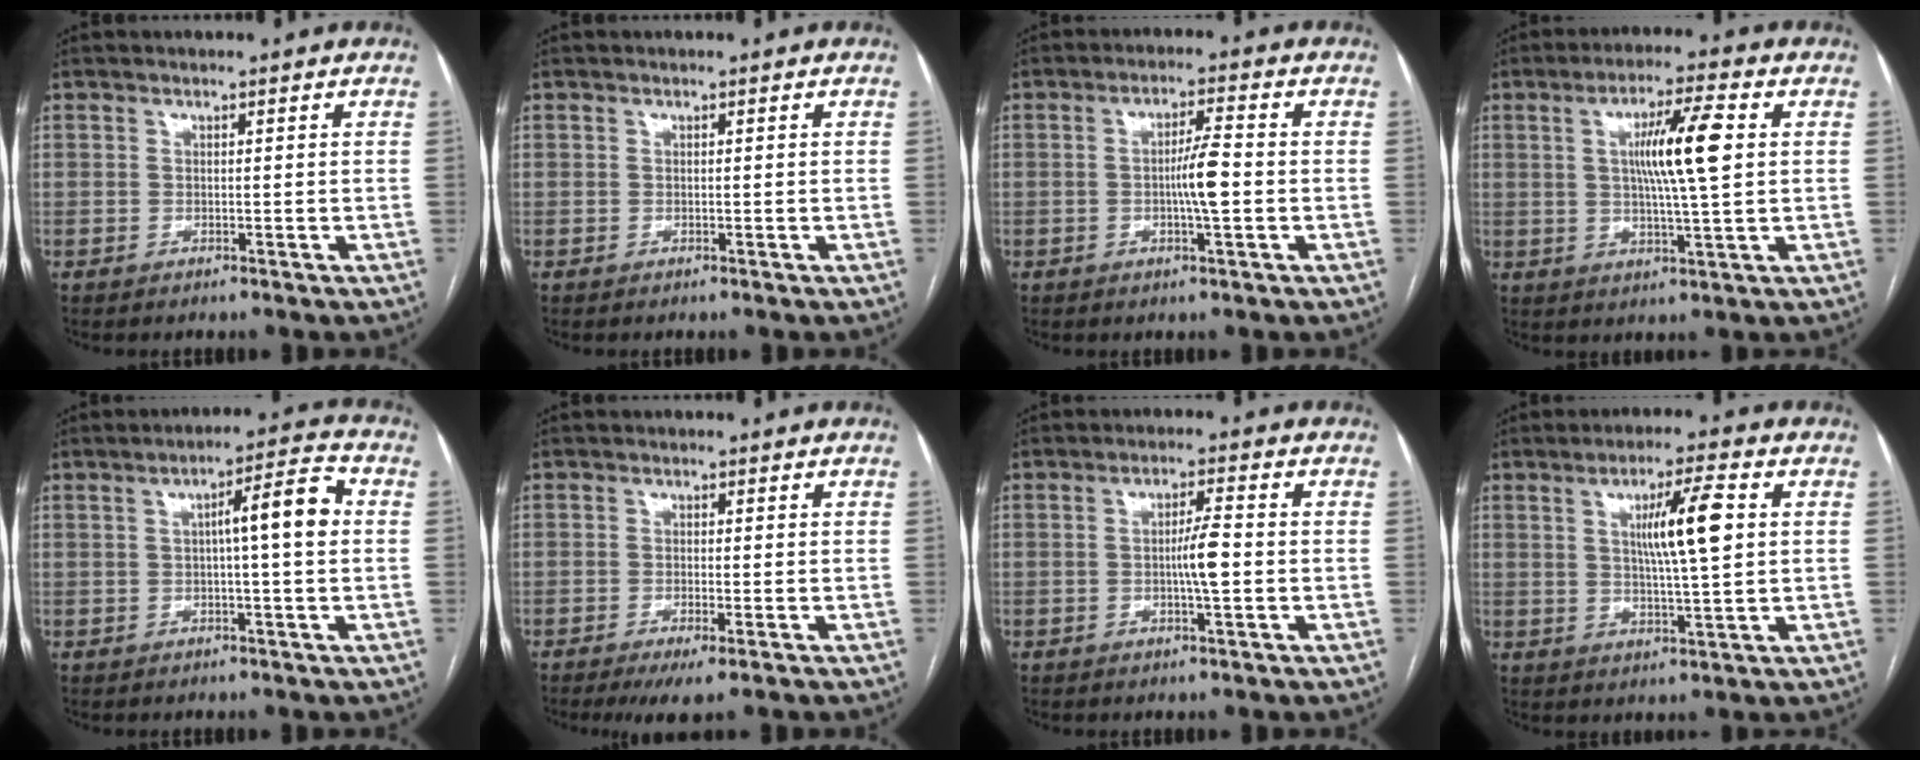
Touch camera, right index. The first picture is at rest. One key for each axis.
{"total": 0.0}
{"total": 5.3, "fx": -0.7, "fy": 0.2, "fz": 5.3, "tx": -0.095, "ty": 0.001, "tz": -0.014}
{"total": 9.8, "fx": 1.8, "fy": 0.2, "fz": 9.6, "tx": -0.169, "ty": 0.004, "tz": 0.030}
{"total": 7.4, "fx": 0.7, "fy": 0.6, "fz": 7.3, "tx": -0.109, "ty": 0.019, "tz": 0.005}
{"total": 4.0, "fx": -2.3, "fy": 0.5, "fz": 3.3, "tx": -0.052, "ty": -0.011, "tz": -0.037}
{"total": 4.6, "fx": -0.6, "fy": 0.2, "fz": 4.5, "tx": -0.080, "ty": -0.001, "tz": -0.010}
{"total": 8.7, "fx": 1.9, "fy": 0.3, "fz": 8.5, "tx": -0.144, "ty": 0.003, "tz": 0.033}